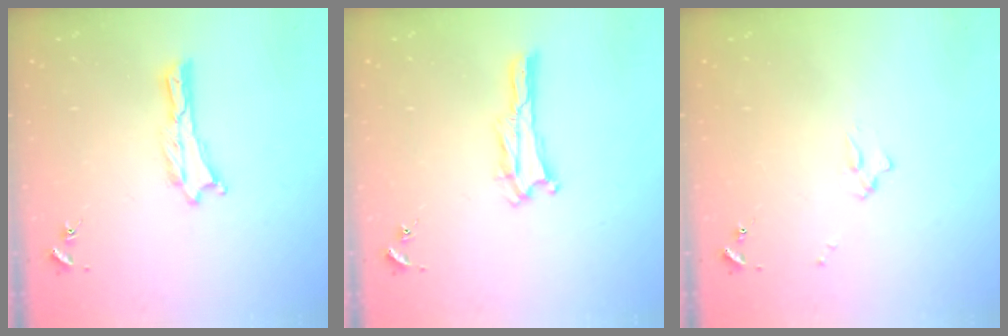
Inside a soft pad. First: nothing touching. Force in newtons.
{"total": 1.3, "press": 1.3, "slide": 0.4}
{"total": 1.7, "press": 1.6, "slide": 0.2}